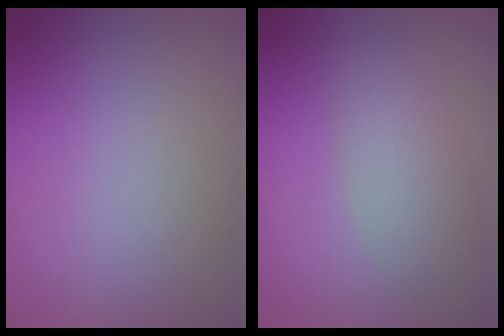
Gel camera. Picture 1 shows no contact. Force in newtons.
{"total": 4.4, "press": 4.4, "slide": 0.1}